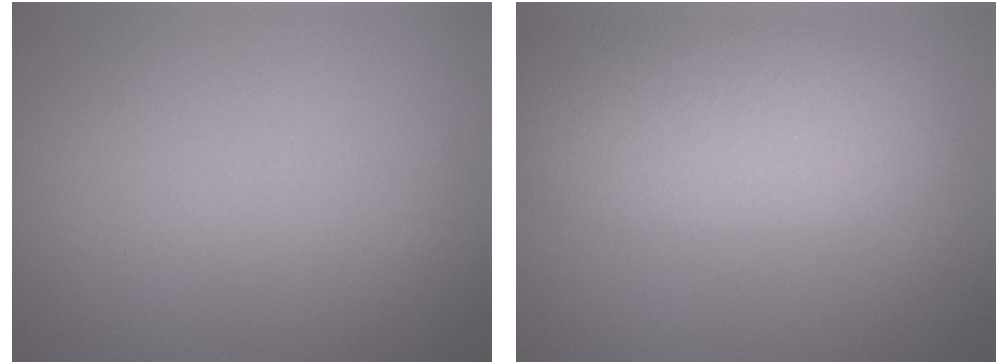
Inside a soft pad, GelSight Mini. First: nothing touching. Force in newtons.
{"total": 7.6, "press": 7.6, "slide": 0.4}